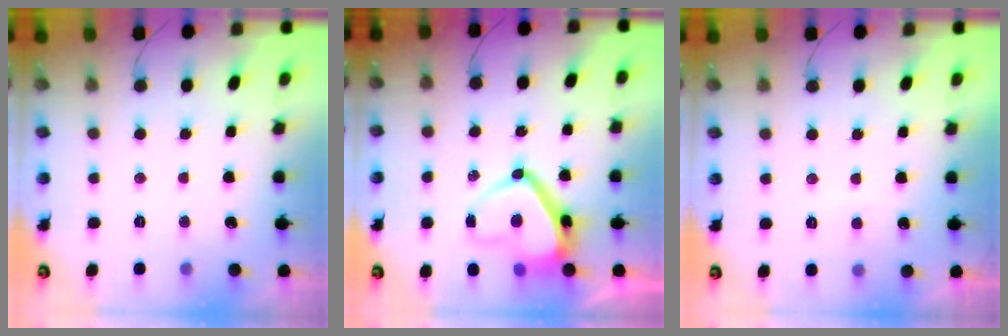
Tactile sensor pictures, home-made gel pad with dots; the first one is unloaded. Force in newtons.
{"total": 12.6, "press": 12.6, "slide": 1.2}
{"total": 2.0, "press": 2.0, "slide": 0.6}